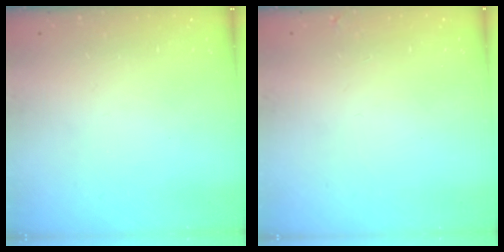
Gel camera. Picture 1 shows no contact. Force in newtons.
{"total": 3.9, "press": 3.9, "slide": 0.3}